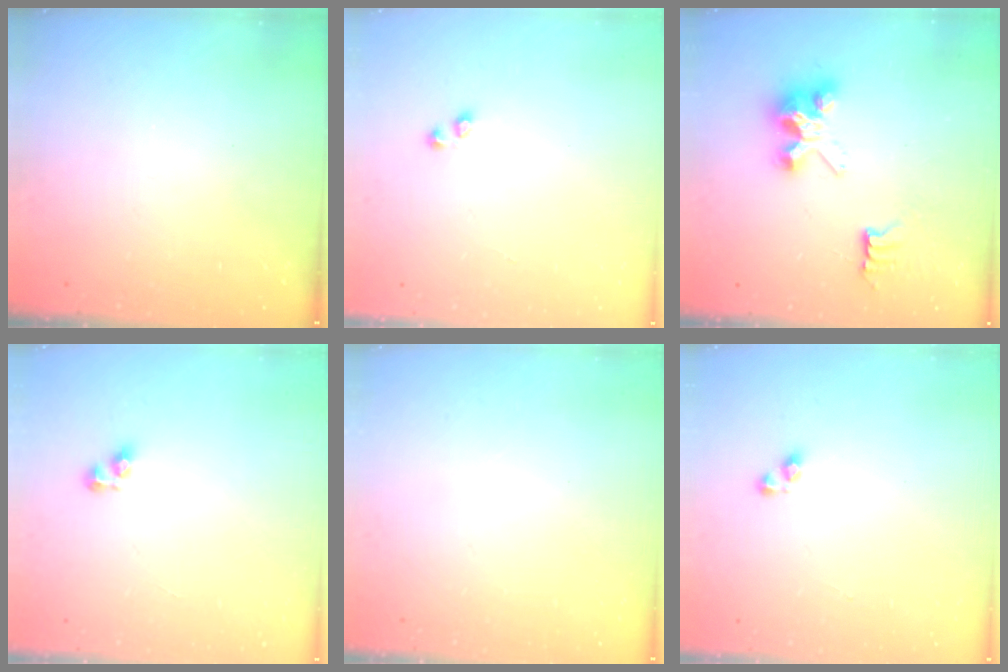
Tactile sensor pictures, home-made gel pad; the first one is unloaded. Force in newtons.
{"total": 0.9, "press": 0.8, "slide": 0.5}
{"total": 7.1, "press": 7.1, "slide": 0.2}
{"total": 4.1, "press": 4.0, "slide": 0.6}
{"total": 0.0}
{"total": 3.2, "press": 3.2, "slide": 0.2}